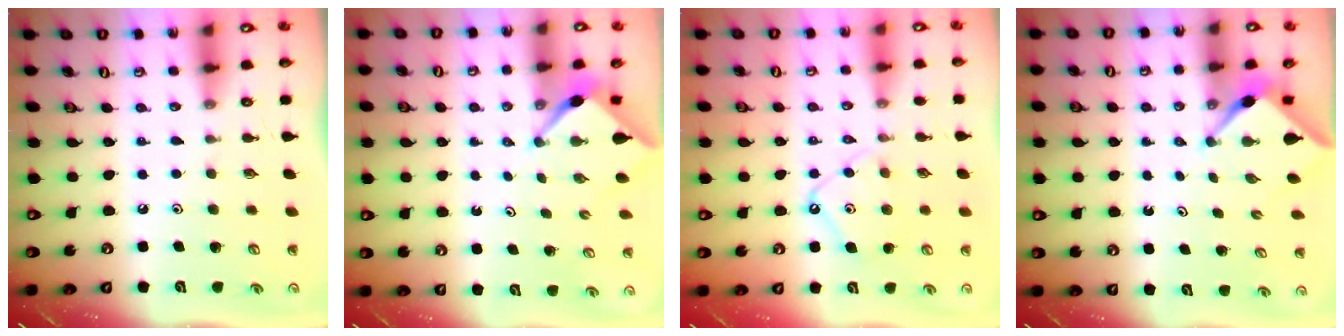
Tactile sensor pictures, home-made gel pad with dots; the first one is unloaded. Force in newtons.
{"total": 2.4, "press": 2.4, "slide": 0.3}
{"total": 10.5, "press": 10.4, "slide": 1.0}
{"total": 3.0, "press": 3.0, "slide": 0.3}